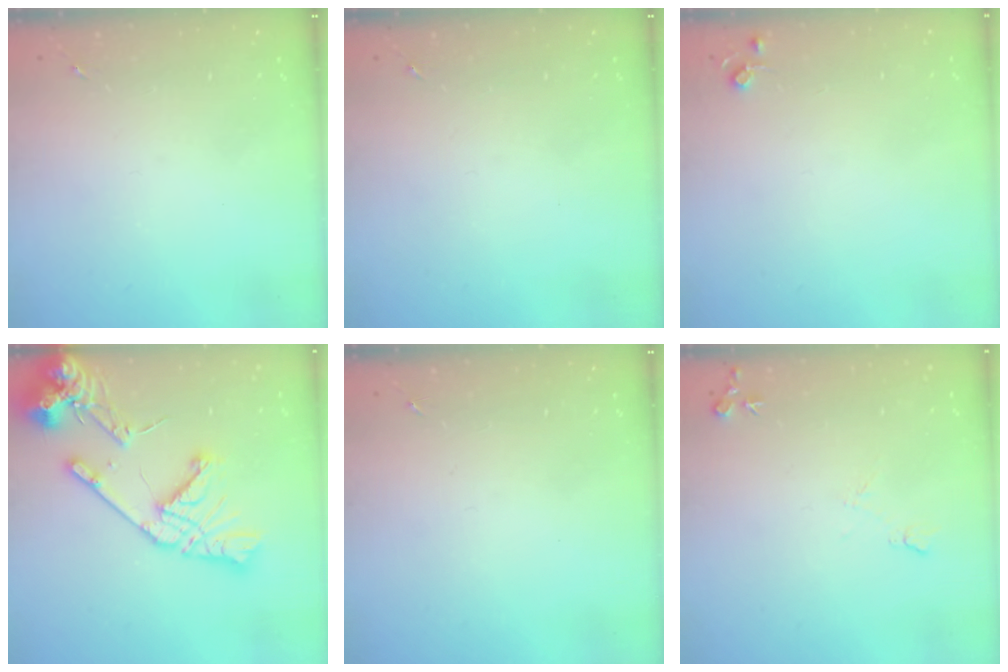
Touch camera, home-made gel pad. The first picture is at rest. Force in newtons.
{"total": 0.0}
{"total": 3.8, "press": 3.8, "slide": 0.5}
{"total": 20.9, "press": 20.7, "slide": 2.5}
{"total": 0.0}
{"total": 6.9, "press": 6.8, "slide": 1.0}